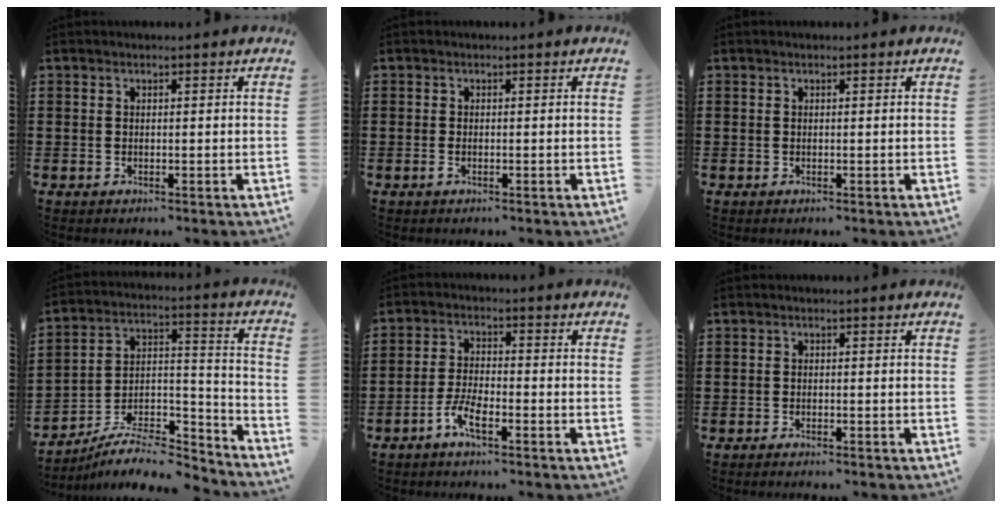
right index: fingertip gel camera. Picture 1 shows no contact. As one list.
[{"total": 0.7, "force": [-0.4, 0.2, 0.5], "torque": [-0.012, -0.004, -0.006]}, {"total": 0.0}, {"total": 8.5, "force": [-7.2, 3.2, 3.3], "torque": [-0.044, 0.025, -0.132]}, {"total": 4.2, "force": [-2.8, 0.8, 3.0], "torque": [-0.072, -0.002, -0.058]}, {"total": 0.9, "force": [-0.9, -0.1, 0.1], "torque": [-0.003, -0.002, -0.017]}]